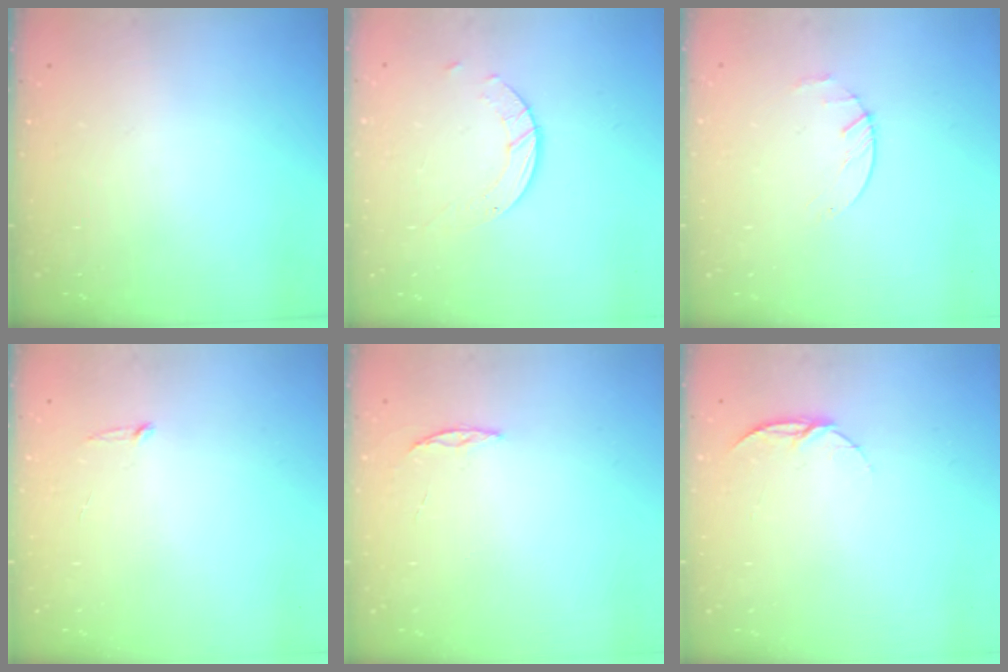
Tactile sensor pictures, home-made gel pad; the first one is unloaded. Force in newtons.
{"total": 4.5, "press": 4.5, "slide": 0.3}
{"total": 2.2, "press": 2.2, "slide": 0.3}
{"total": 2.5, "press": 2.5, "slide": 0.2}
{"total": 2.4, "press": 2.4, "slide": 0.2}
{"total": 6.9, "press": 6.9, "slide": 0.8}